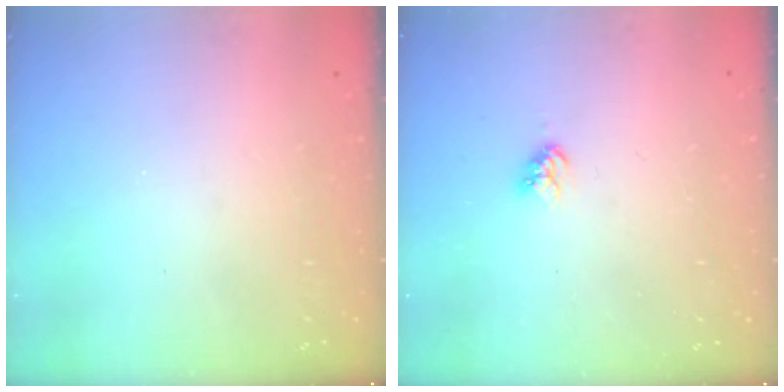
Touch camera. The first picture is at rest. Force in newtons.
{"total": 4.1, "press": 4.0, "slide": 0.5}